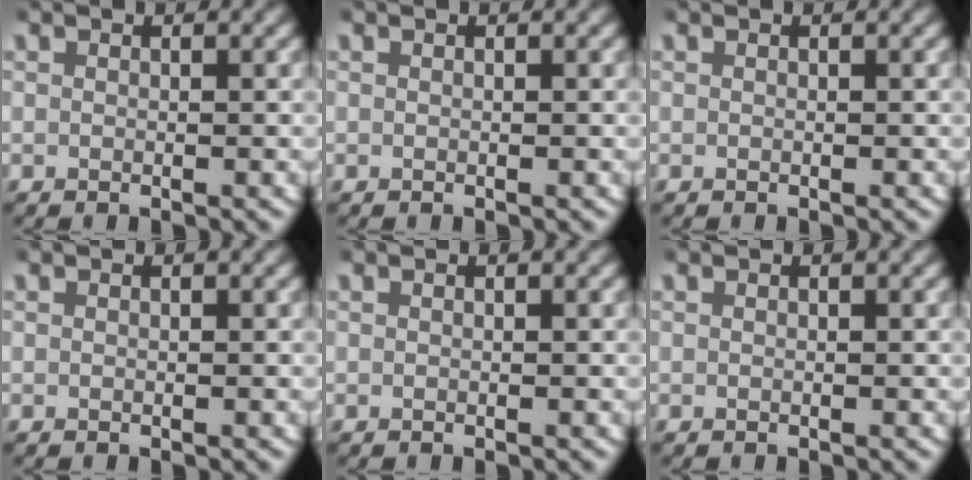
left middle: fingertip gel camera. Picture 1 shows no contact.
{"total": 0.0}
{"total": 0.0}
{"total": 0.0}
{"total": 0.0}
{"total": 0.0}